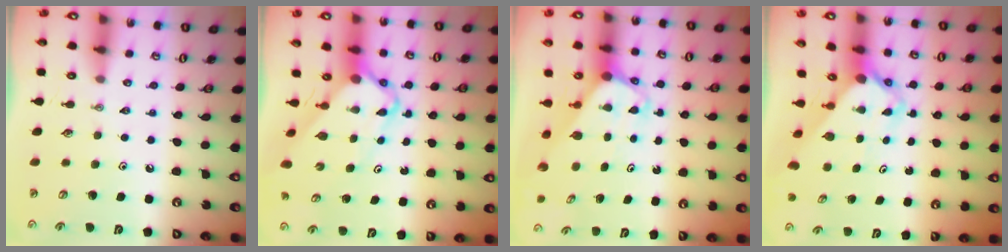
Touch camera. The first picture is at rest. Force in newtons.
{"total": 7.2, "press": 7.1, "slide": 0.6}
{"total": 2.5, "press": 2.5, "slide": 0.2}
{"total": 3.4, "press": 3.4, "slide": 0.4}